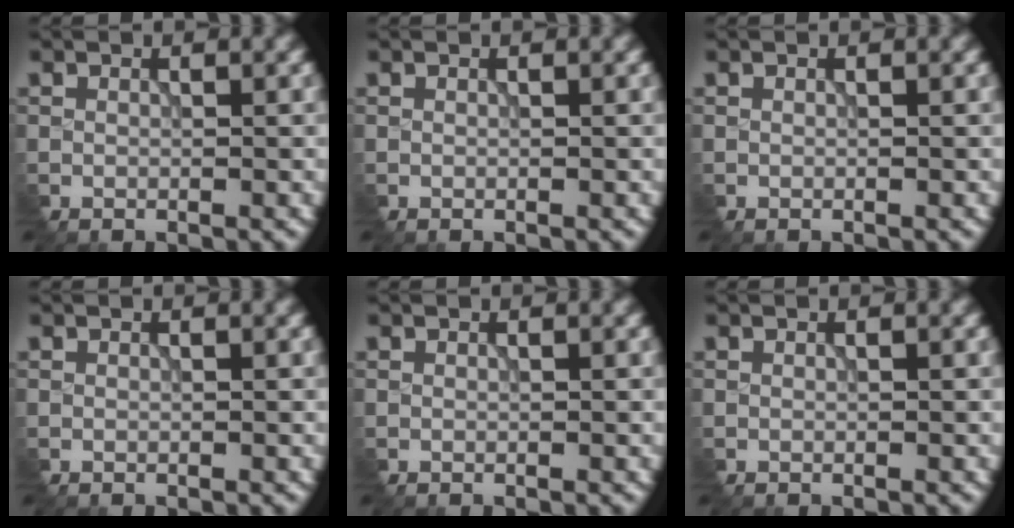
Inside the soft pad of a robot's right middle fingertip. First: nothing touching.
{"total": 0.0}
{"total": 0.0}
{"total": 0.0}
{"total": 0.0}
{"total": 0.0}